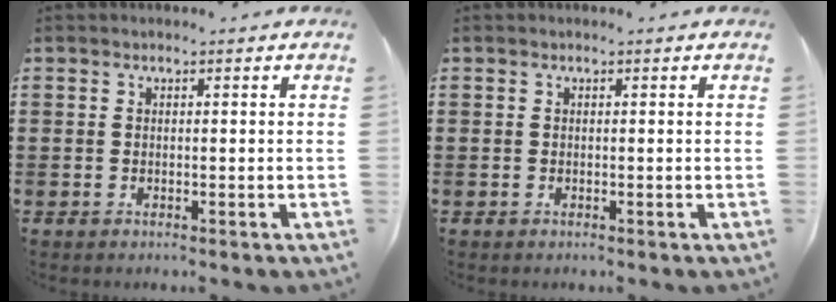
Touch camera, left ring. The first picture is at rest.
{"total": 0.0}